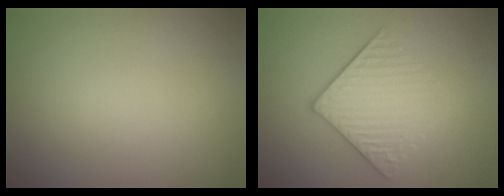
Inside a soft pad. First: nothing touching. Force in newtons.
{"total": 4.1, "press": 3.4, "slide": 2.3}